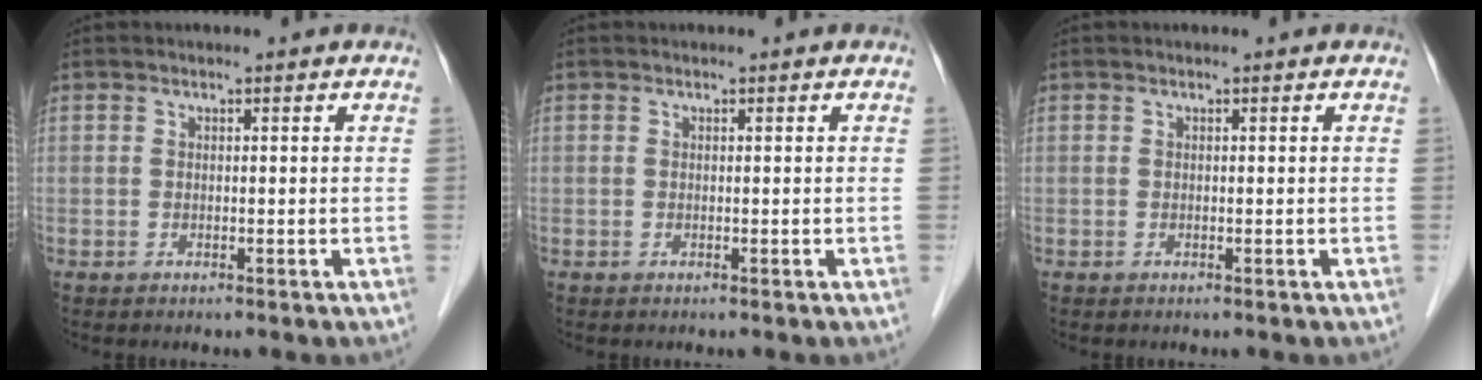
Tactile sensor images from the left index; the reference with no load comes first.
{"total": 0.0}
{"total": 0.0}